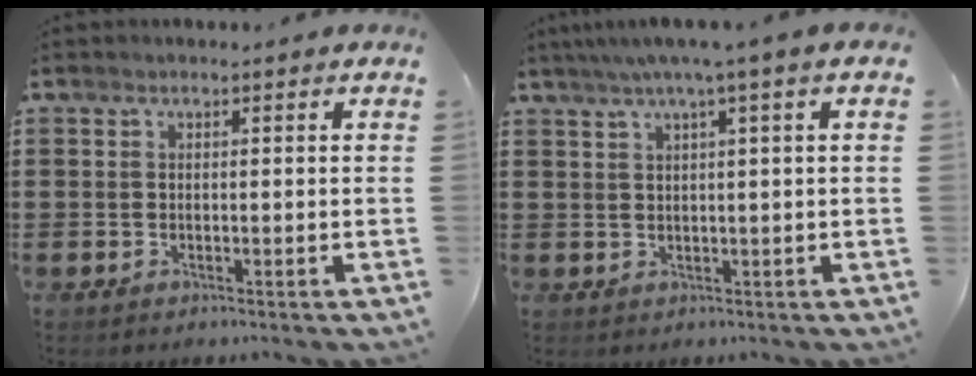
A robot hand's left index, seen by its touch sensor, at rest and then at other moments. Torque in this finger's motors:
{"motor_torque": [2.14, 0.00, 0.27, -0.09]}